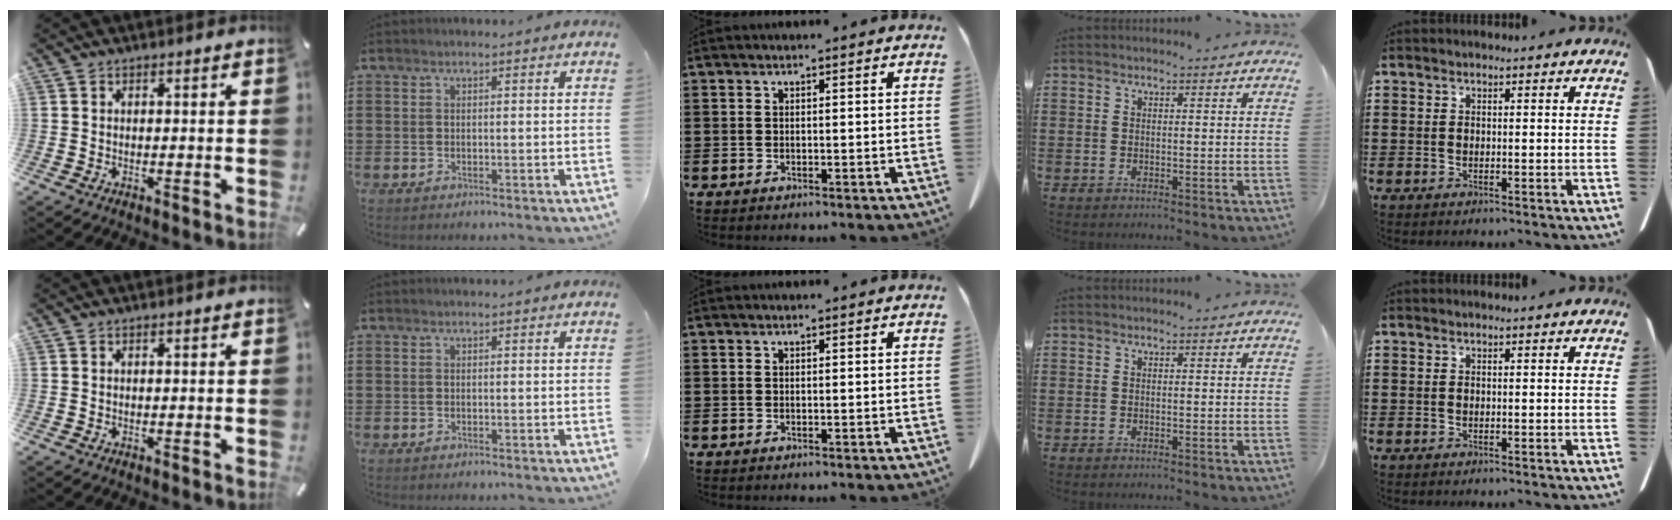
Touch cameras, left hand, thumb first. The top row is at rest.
{}